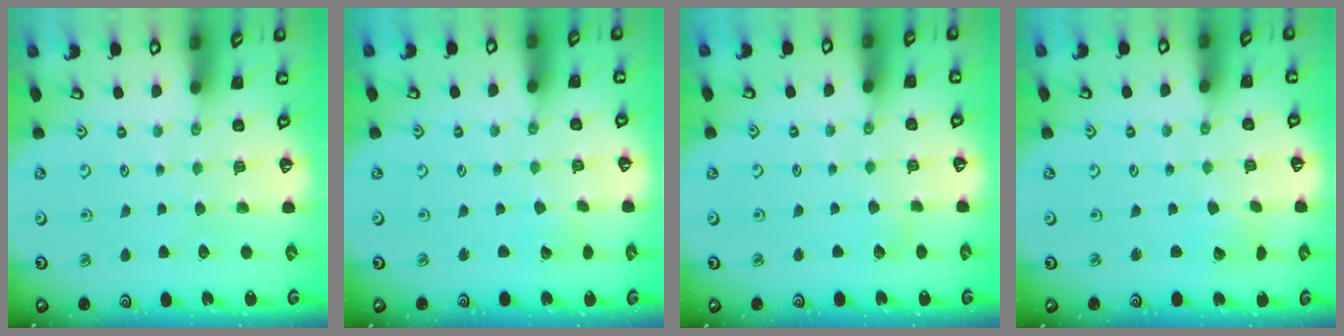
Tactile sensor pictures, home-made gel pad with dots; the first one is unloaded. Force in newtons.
{"total": 1.4, "press": 1.4, "slide": 0.1}
{"total": 2.7, "press": 2.7, "slide": 0.3}
{"total": 2.2, "press": 2.2, "slide": 0.1}